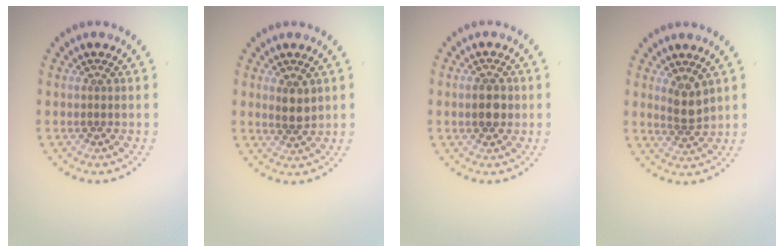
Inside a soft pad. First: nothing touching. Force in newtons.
{"total": 2.0, "press": 1.8, "slide": 0.9}
{"total": 2.7, "press": 2.7, "slide": 0.0}
{"total": 2.3, "press": 1.9, "slide": 1.3}